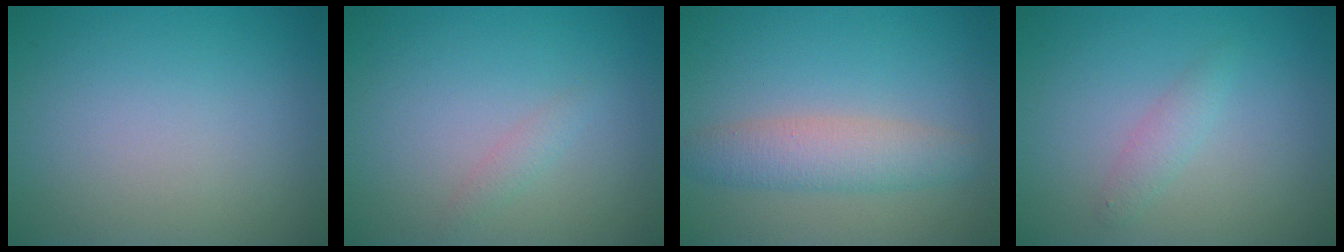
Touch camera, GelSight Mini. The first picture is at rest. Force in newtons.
{"total": 0.9, "press": 0.9, "slide": 0.0}
{"total": 3.6, "press": 3.6, "slide": 0.1}
{"total": 1.4, "press": 1.4, "slide": 0.0}